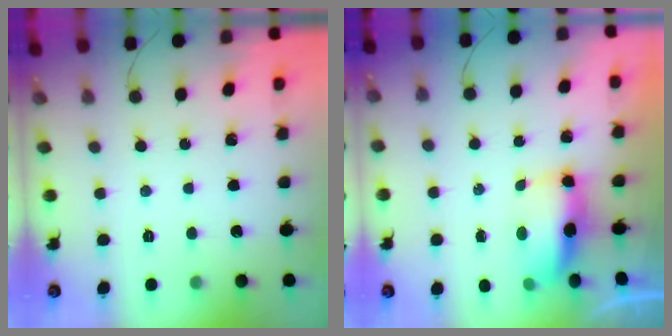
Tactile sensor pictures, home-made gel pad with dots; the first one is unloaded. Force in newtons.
{"total": 7.1, "press": 7.0, "slide": 0.8}